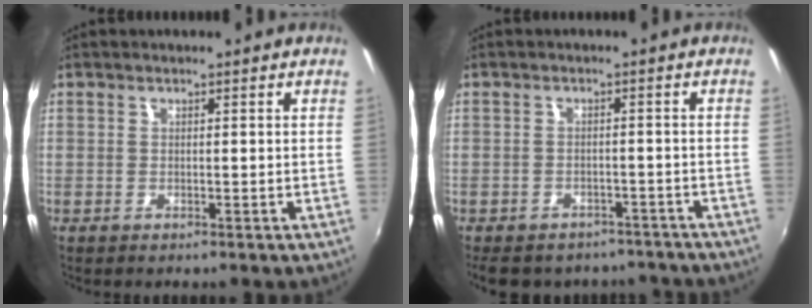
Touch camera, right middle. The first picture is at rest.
{"total": 13.4, "force": [-11.0, 6.1, 4.6], "torque": [-0.103, -0.002, -0.136]}